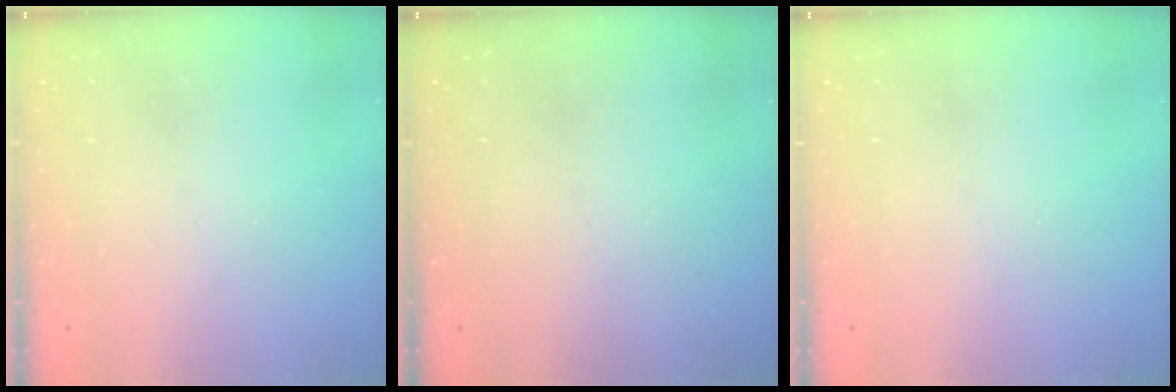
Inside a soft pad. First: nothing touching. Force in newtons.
{"total": 0.0}
{"total": 0.0}